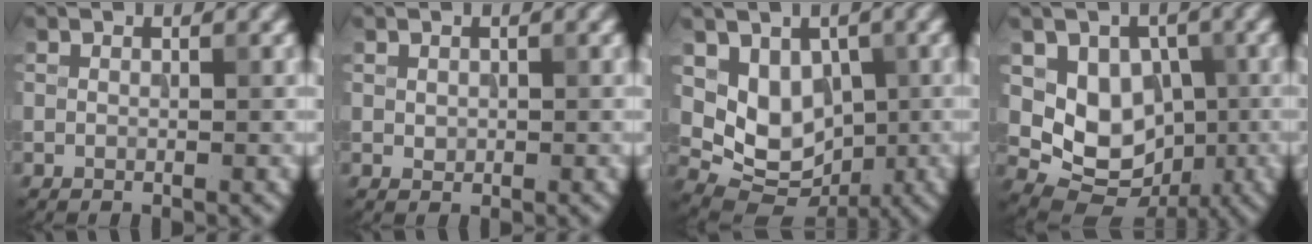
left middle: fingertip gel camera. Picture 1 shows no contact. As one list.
[{"total": 0.6, "force": [0.2, 0.5, 0.3], "torque": [-0.005, -0.001, 0.006]}, {"total": 6.0, "force": [1.2, 4.7, 3.6], "torque": [-0.060, -0.012, 0.028]}, {"total": 7.0, "force": [0.2, 5.6, 4.1], "torque": [-0.065, -0.011, 0.001]}]